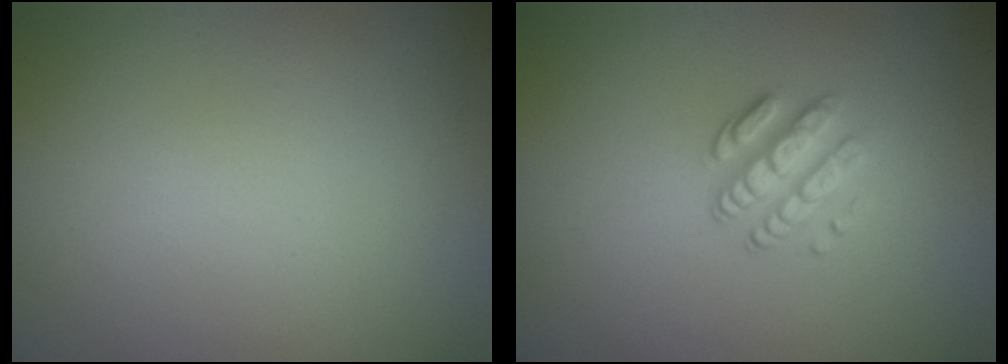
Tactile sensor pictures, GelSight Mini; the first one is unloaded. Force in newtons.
{"total": 2.9, "press": 2.3, "slide": 1.8}